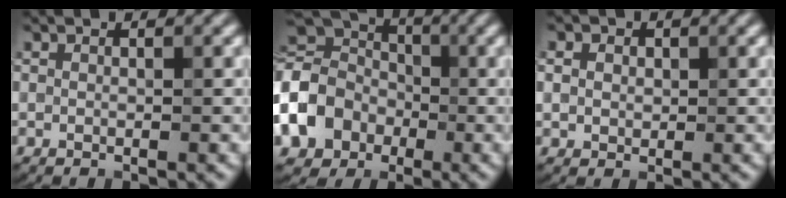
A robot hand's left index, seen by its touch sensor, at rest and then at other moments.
{"total": 10.3, "force": [-2.7, 8.5, 5.2], "torque": [-0.124, -0.007, -0.068]}
{"total": 1.9, "force": [0.7, 1.6, 0.8], "torque": [-0.013, 0.011, 0.004]}